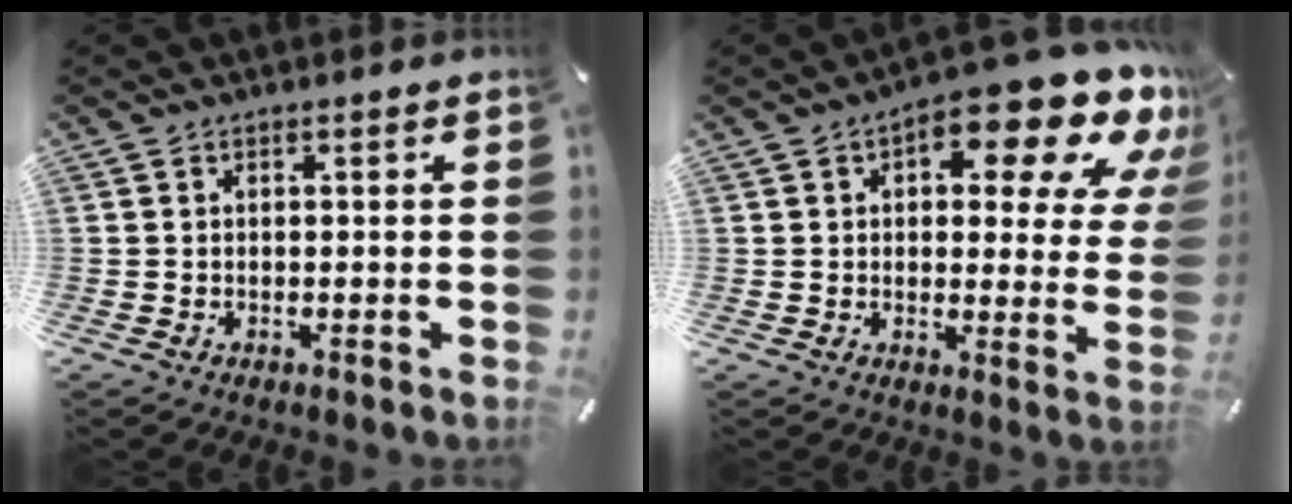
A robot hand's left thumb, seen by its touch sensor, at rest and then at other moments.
{"total": 17.4, "force": [10.2, 7.0, 12.2], "torque": [-0.159, -0.071, 0.163]}